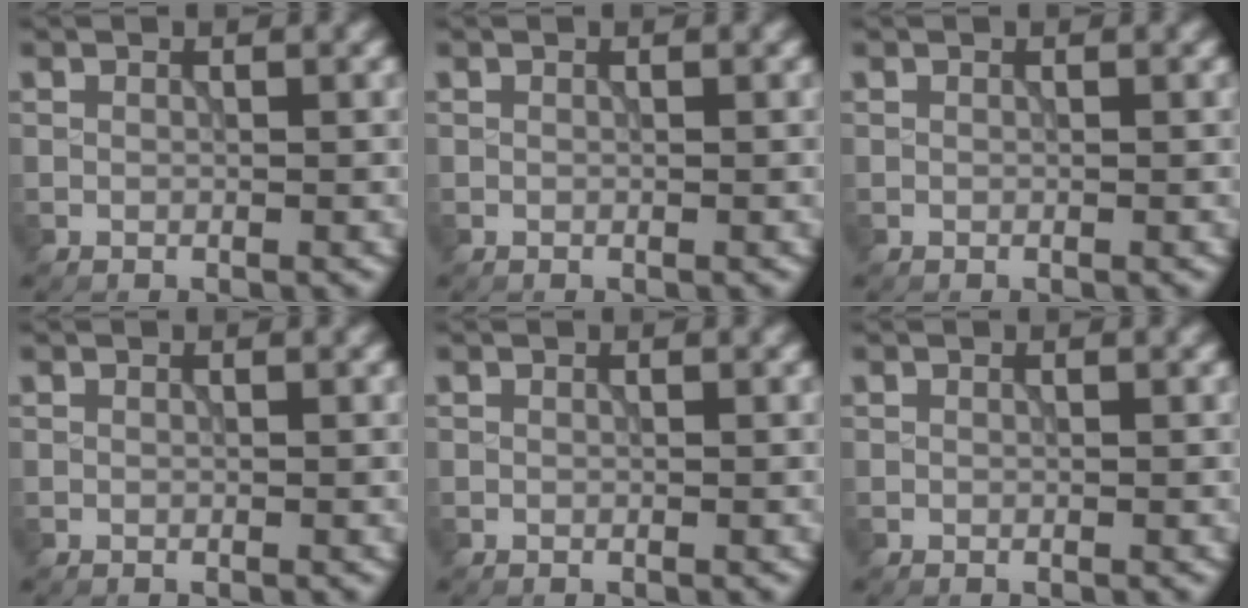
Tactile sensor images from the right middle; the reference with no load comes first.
{"total": 0.0}
{"total": 0.0}
{"total": 0.0}
{"total": 0.0}
{"total": 0.0}